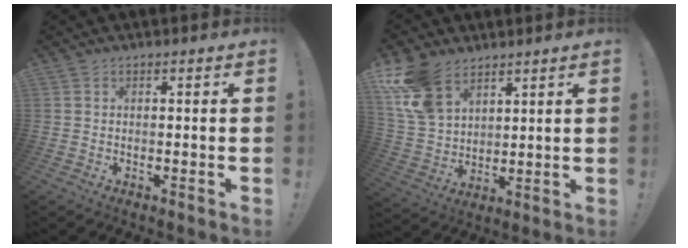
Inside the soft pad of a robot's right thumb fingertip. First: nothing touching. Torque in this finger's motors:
{"motor_torque": [0.07, 0.42, 0.83, 0.46, 0.33]}